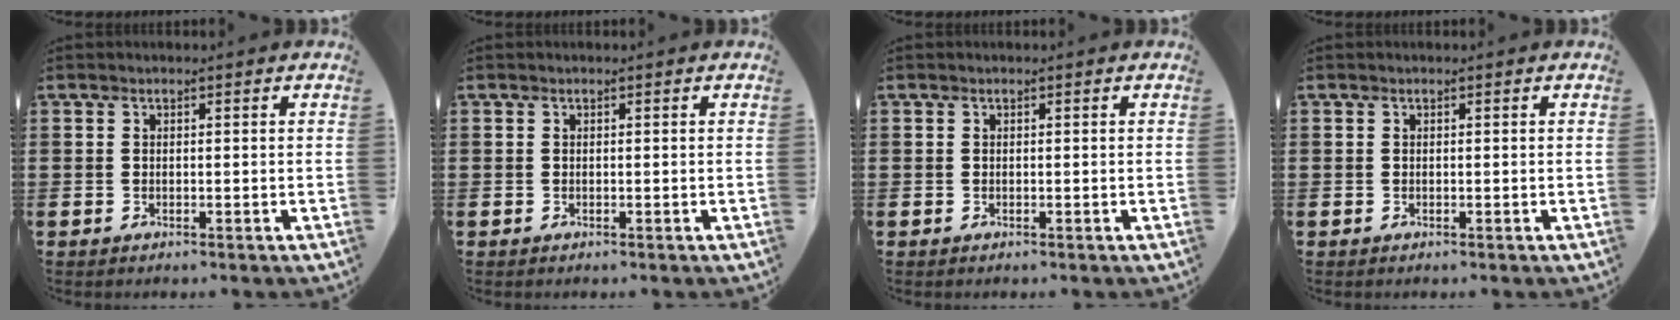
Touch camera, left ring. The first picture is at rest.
{"total": 0.0}
{"total": 0.0}
{"total": 0.0}